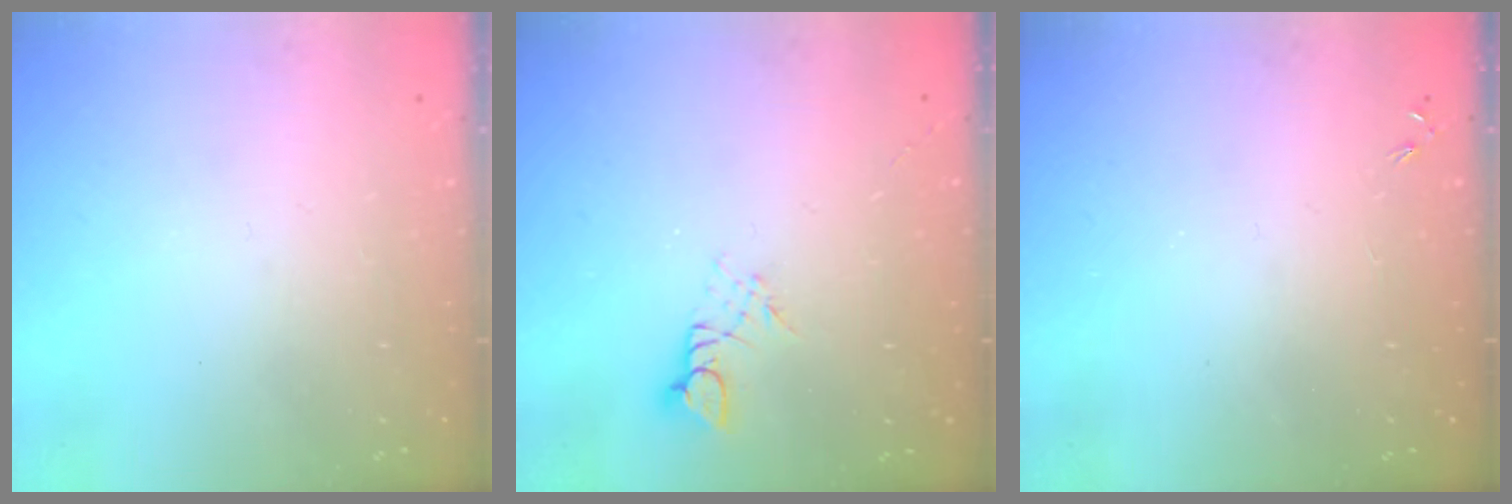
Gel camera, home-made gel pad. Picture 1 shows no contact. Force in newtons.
{"total": 2.6, "press": 2.6, "slide": 0.3}
{"total": 0.0}